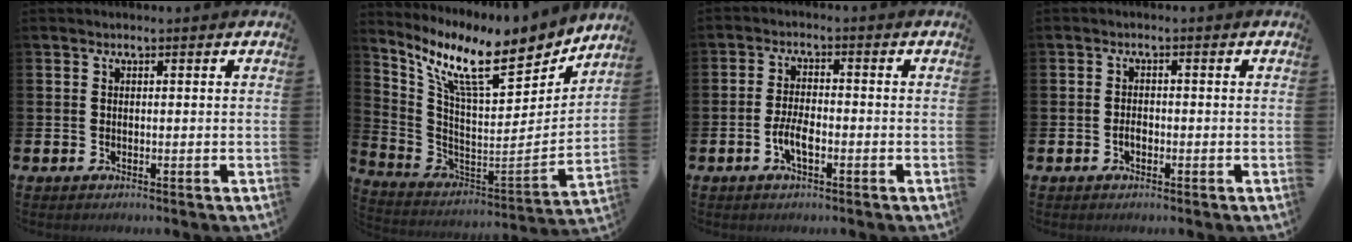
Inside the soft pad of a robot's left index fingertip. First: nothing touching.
{"total": 12.4, "force": [9.6, 2.9, 7.3], "torque": [-0.164, -0.062, 0.161]}
{"total": 3.6, "force": [-1.3, 1.4, 3.0], "torque": [-0.065, 0.006, -0.025]}
{"total": 1.5, "force": [-0.6, 0.9, 1.0], "torque": [-0.017, 0.001, -0.012]}